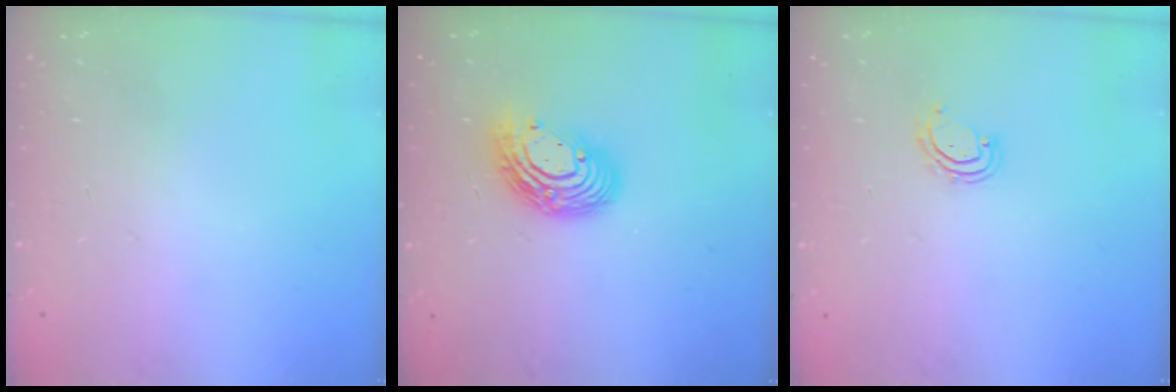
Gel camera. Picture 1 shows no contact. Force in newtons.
{"total": 12.8, "press": 12.8, "slide": 1.1}
{"total": 4.1, "press": 4.1, "slide": 0.3}